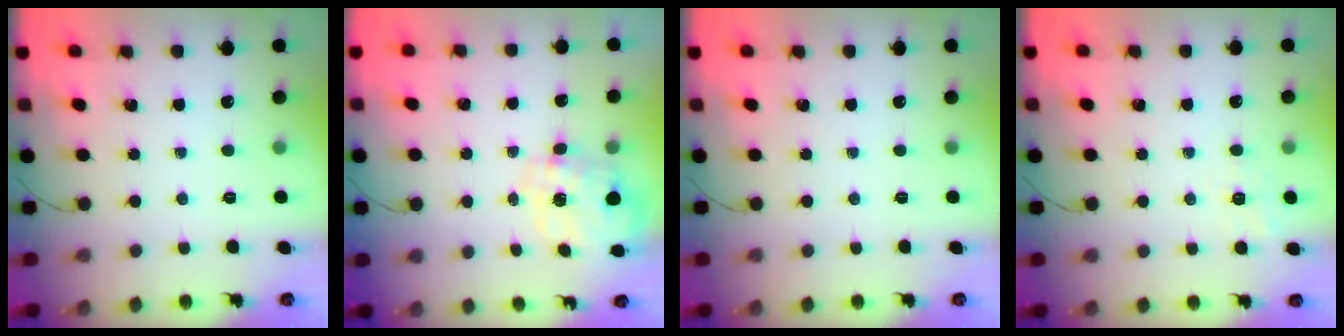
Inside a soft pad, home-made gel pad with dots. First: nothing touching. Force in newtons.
{"total": 8.7, "press": 8.5, "slide": 2.0}
{"total": 0.0}
{"total": 1.6, "press": 0.2, "slide": 1.6}